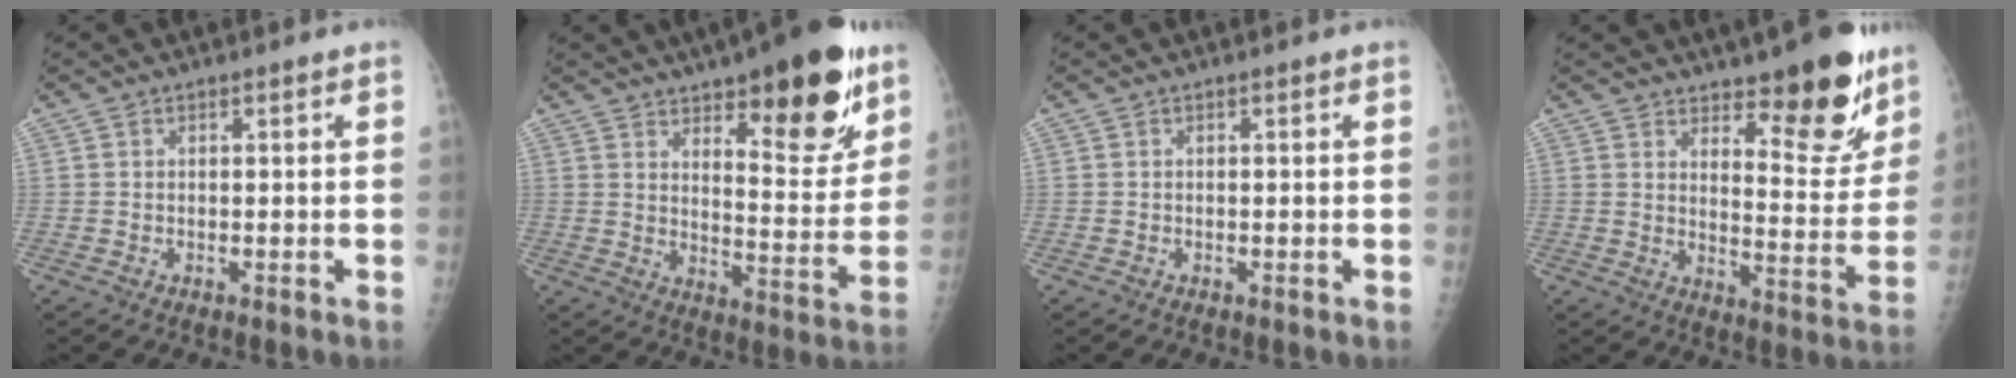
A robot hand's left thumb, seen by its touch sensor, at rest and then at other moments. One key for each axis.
{"total": 19.1, "fx": 11.7, "fy": 6.7, "fz": 13.6, "tx": -0.137, "ty": -0.074, "tz": 0.171}
{"total": 0.0}
{"total": 13.9, "fx": 9.8, "fy": 4.9, "fz": 8.6, "tx": -0.063, "ty": -0.077, "tz": 0.146}